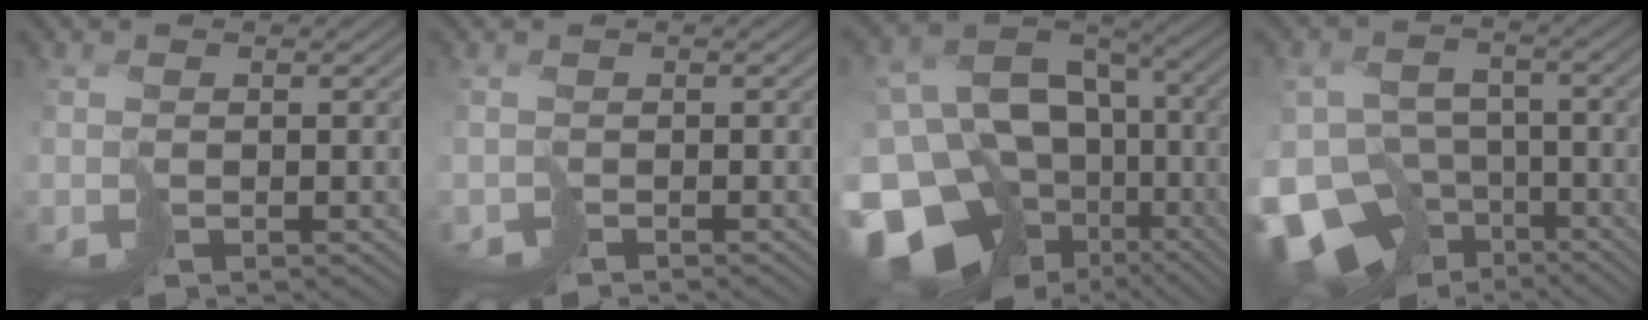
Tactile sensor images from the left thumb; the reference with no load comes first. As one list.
[{"total": 1.4, "force": [-1.1, 0.9, 0.0], "torque": [0.004, -0.005, -0.029]}, {"total": 19.5, "force": [-7.8, 14.3, 10.8], "torque": [-0.243, -0.015, -0.111]}, {"total": 15.5, "force": [-8.6, 10.9, 6.9], "torque": [-0.187, -0.038, -0.127]}]